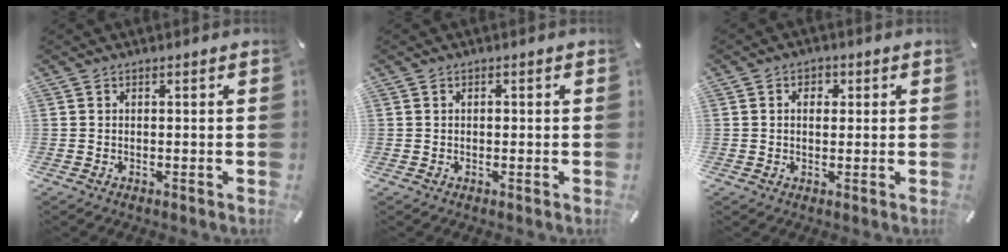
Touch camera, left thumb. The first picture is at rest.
{"total": 0.6, "force": [0.1, 0.5, 0.4], "torque": [-0.008, 0.003, 0.000]}
{"total": 3.1, "force": [0.4, 2.3, 2.0], "torque": [-0.016, 0.001, -0.001]}